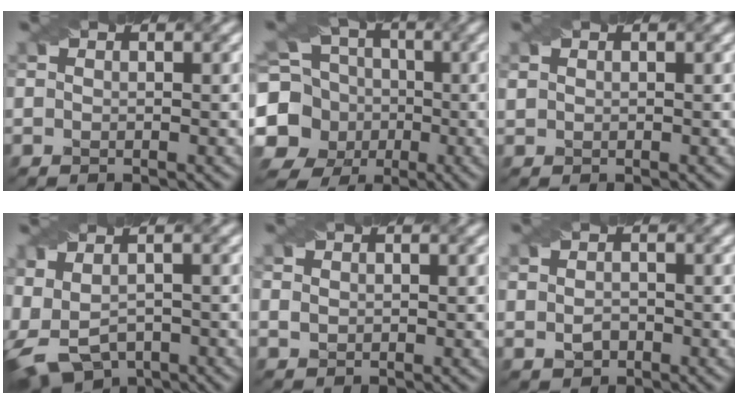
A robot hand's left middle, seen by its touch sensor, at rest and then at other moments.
{"total": 12.5, "force": [-2.3, 11.4, 4.7], "torque": [-0.110, -0.001, -0.065]}
{"total": 0.7, "force": [0.5, 0.4, 0.2], "torque": [-0.006, 0.003, 0.014]}
{"total": 7.8, "force": [-2.0, 5.4, 5.4], "torque": [-0.114, -0.012, 0.003]}
{"total": 0.6, "force": [0.1, 0.5, 0.1], "torque": [-0.001, -0.002, 0.008]}
{"total": 1.6, "force": [-0.3, 1.2, 1.0], "torque": [-0.021, -0.003, -0.002]}